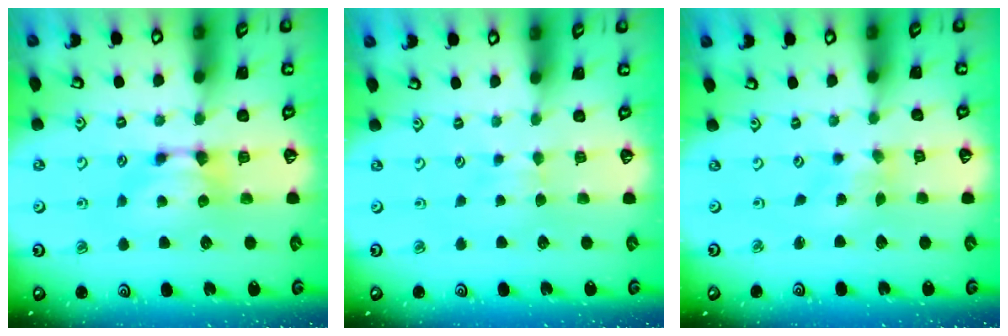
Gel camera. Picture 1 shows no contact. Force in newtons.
{"total": 2.6, "press": 2.5, "slide": 0.2}
{"total": 3.5, "press": 3.4, "slide": 0.9}